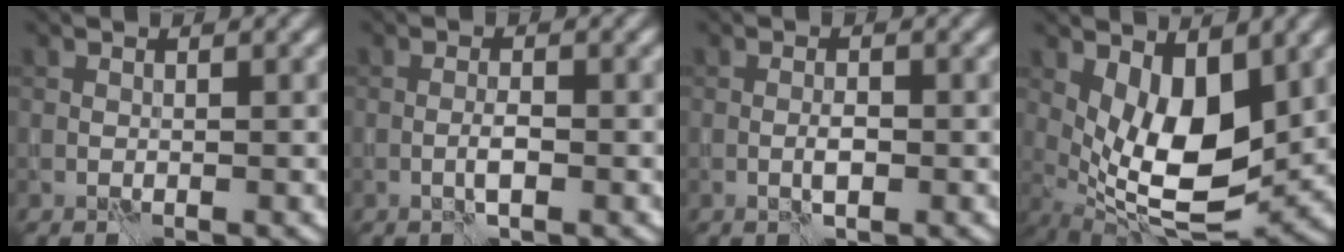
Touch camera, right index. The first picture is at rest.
{"total": 1.4, "force": [-0.8, 0.1, 1.2], "torque": [-0.022, 0.001, -0.016]}
{"total": 1.2, "force": [-0.6, 0.3, 1.0], "torque": [-0.017, 0.000, -0.013]}
{"total": 7.7, "force": [1.4, 3.4, 6.8], "torque": [-0.124, -0.016, 0.027]}